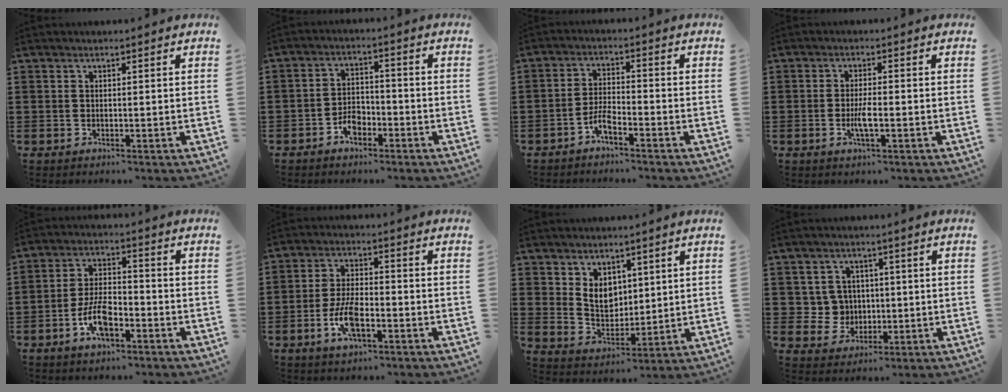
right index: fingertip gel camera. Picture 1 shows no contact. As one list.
[{"total": 3.8, "force": [-2.3, 2.2, 2.1], "torque": [-0.046, 0.005, -0.047]}, {"total": 3.6, "force": [-2.7, 0.8, 2.3], "torque": [-0.064, 0.001, -0.058]}, {"total": 3.2, "force": [-0.9, 0.5, 3.0], "torque": [-0.066, -0.005, -0.020]}, {"total": 7.2, "force": [-3.2, 3.3, 5.6], "torque": [-0.126, 0.003, -0.064]}, {"total": 7.0, "force": [-2.7, 2.9, 5.8], "torque": [-0.128, -0.002, -0.055]}, {"total": 5.6, "force": [2.4, 4.2, 2.9], "torque": [-0.063, 0.006, 0.045]}, {"total": 4.5, "force": [0.3, 4.4, 1.0], "torque": [-0.042, 0.014, 0.005]}]